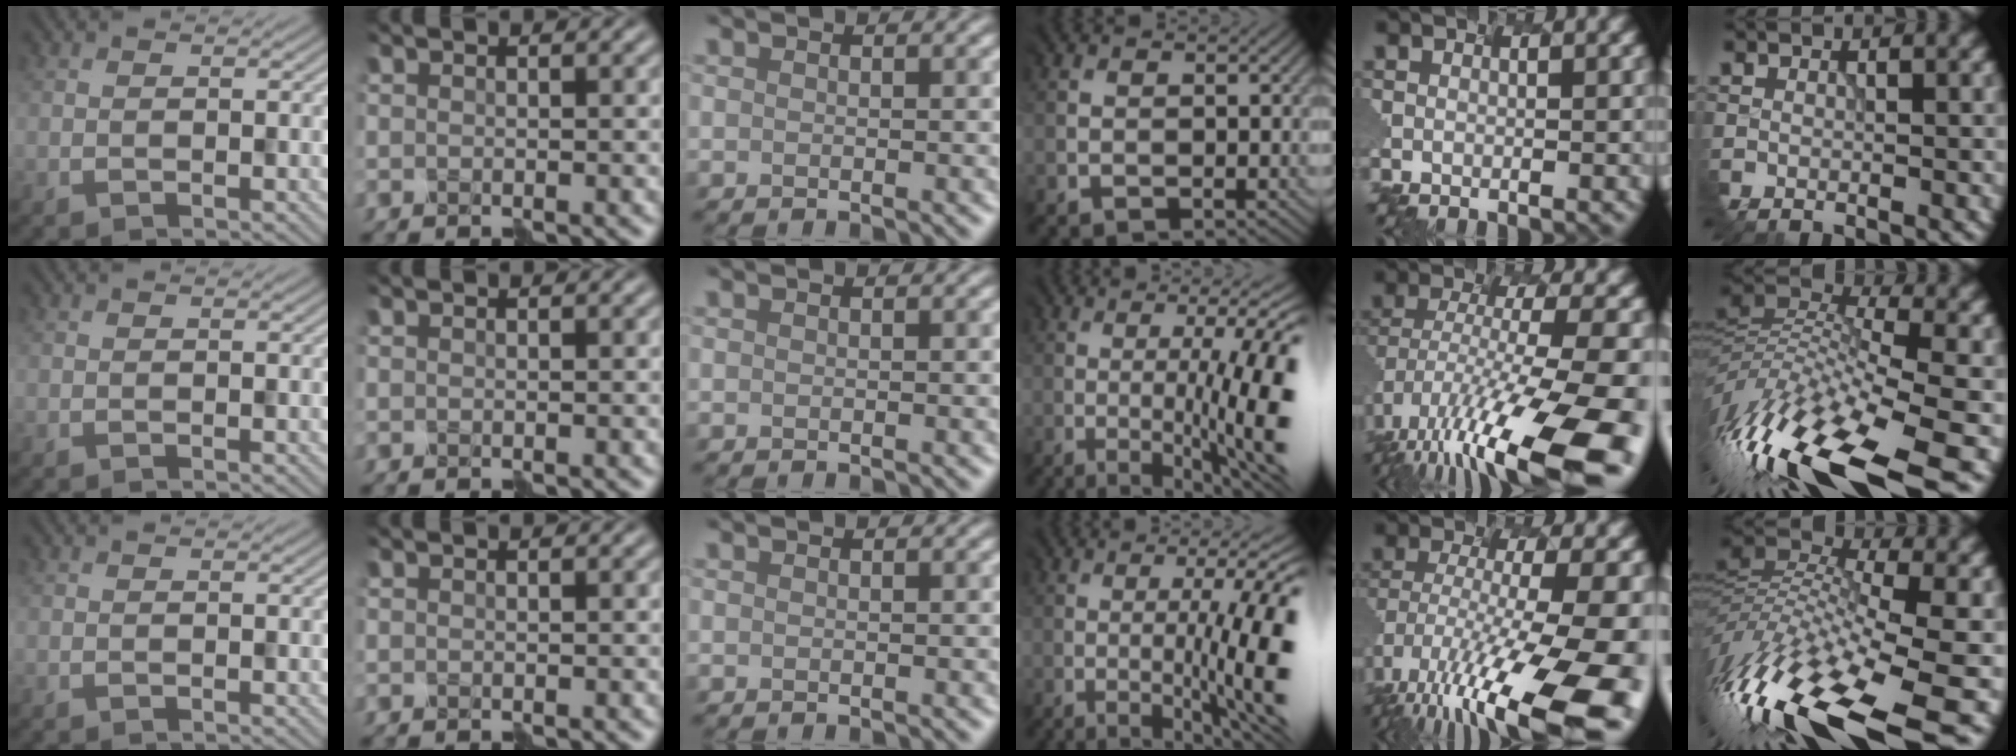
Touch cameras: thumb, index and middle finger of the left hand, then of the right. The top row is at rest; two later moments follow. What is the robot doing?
{"motion": "shake", "object": "plastic piggy bank"}